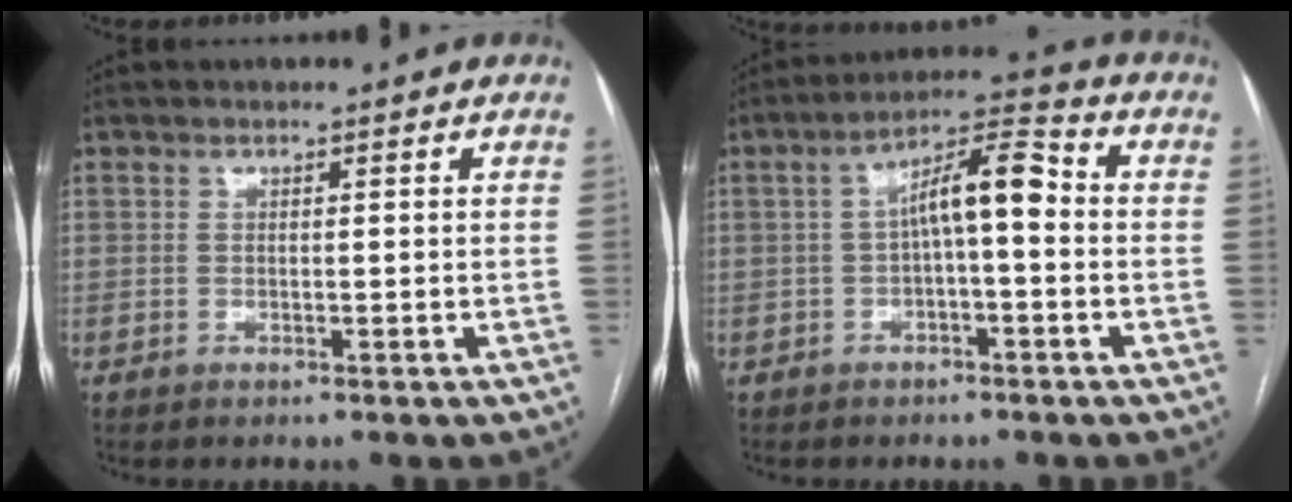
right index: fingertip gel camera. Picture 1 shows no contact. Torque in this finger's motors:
{"motor_torque": [1.13, 0.01, 0.44, 0.11]}